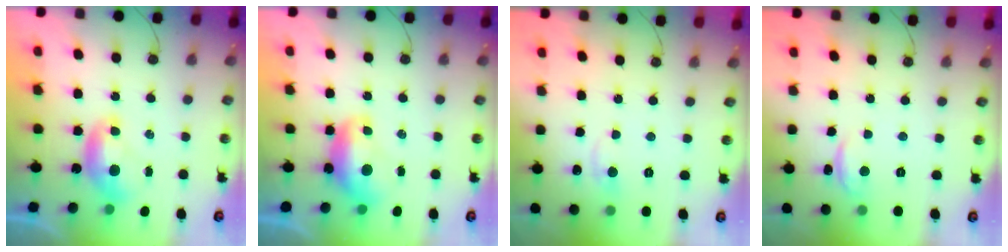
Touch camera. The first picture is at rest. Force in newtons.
{"total": 1.0, "press": 1.0, "slide": 0.4}
{"total": 0.9, "press": 0.6, "slide": 0.7}
{"total": 0.6, "press": 0.2, "slide": 0.6}